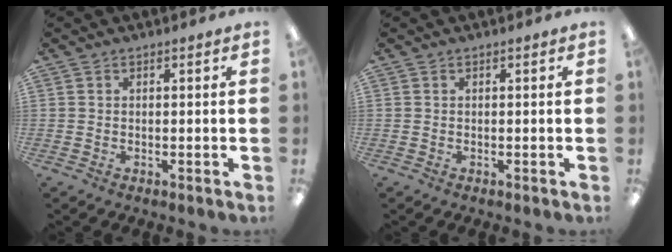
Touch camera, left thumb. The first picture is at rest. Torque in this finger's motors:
{"motor_torque": [0.00, 0.00, 0.03, -0.03, 0.00]}